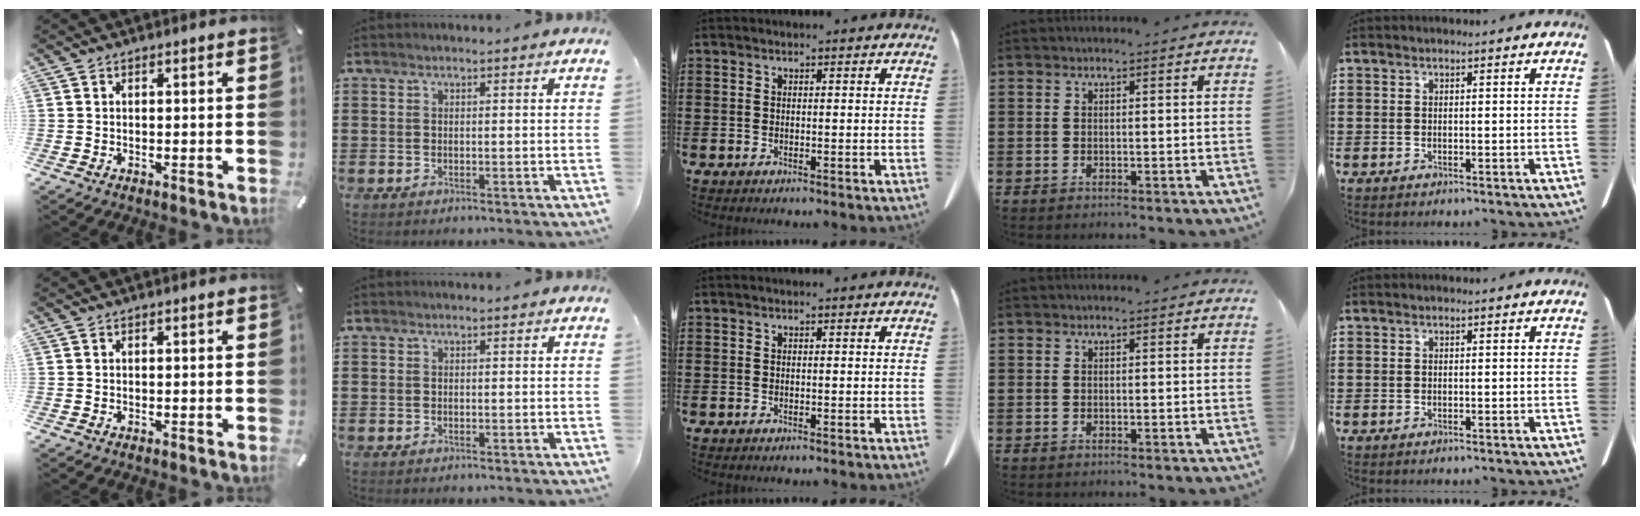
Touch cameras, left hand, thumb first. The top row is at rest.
{}